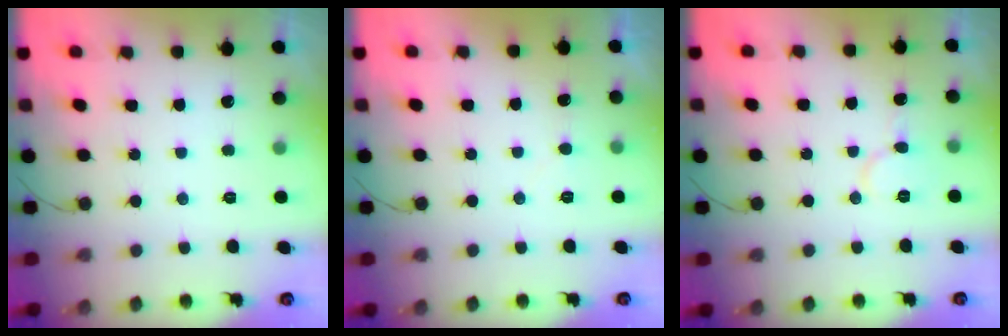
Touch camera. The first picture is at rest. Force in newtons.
{"total": 3.9, "press": 3.9, "slide": 0.4}
{"total": 5.9, "press": 5.9, "slide": 0.5}